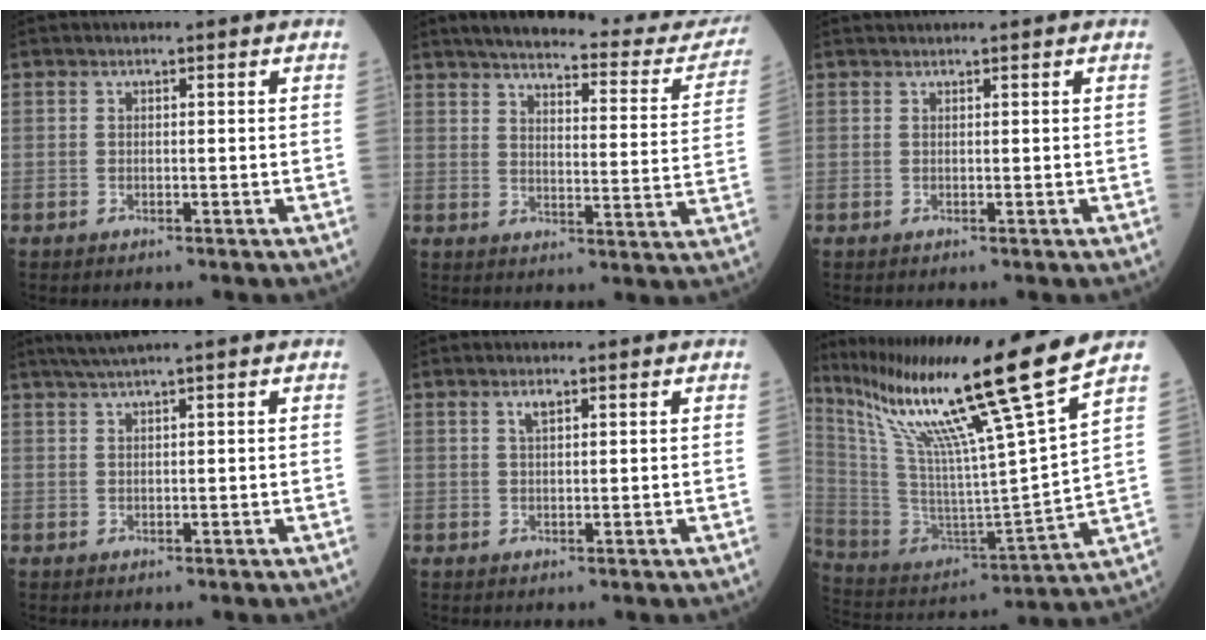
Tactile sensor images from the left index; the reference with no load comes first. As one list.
[{"total": 26.1, "force": [23.7, 4.5, 10.0], "torque": [-0.133, -0.051, 0.275]}, {"total": 0.7, "force": [0.7, -0.2, 0.0], "torque": [-0.005, 0.011, 0.018]}, {"total": 2.7, "force": [2.0, -0.8, 1.7], "torque": [-0.038, 0.008, 0.044]}, {"total": 1.6, "force": [0.9, 0.5, 1.3], "torque": [-0.028, 0.005, 0.019]}, {"total": 22.3, "force": [15.8, -3.2, 15.5], "torque": [-0.267, -0.038, 0.272]}]